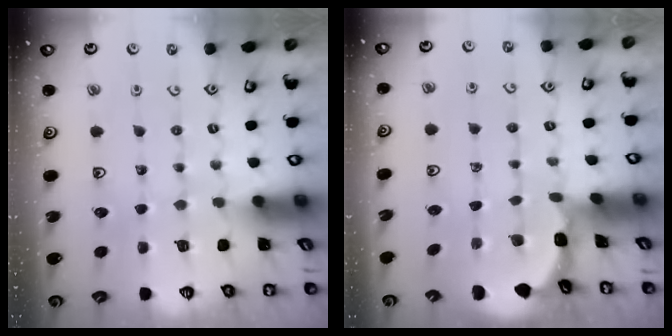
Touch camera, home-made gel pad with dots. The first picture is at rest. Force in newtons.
{"total": 1.5, "press": 1.5, "slide": 0.1}